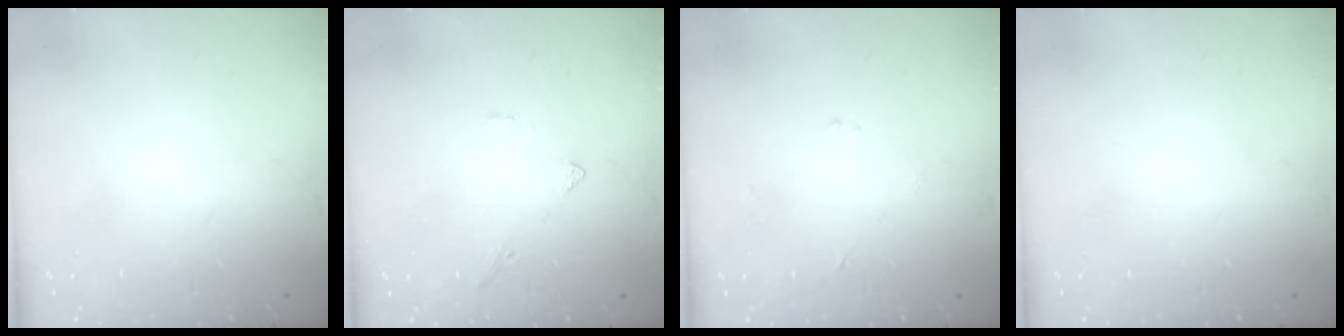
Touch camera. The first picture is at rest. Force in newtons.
{"total": 1.6, "press": 1.5, "slide": 0.5}
{"total": 2.4, "press": 2.4, "slide": 0.3}
{"total": 0.0}